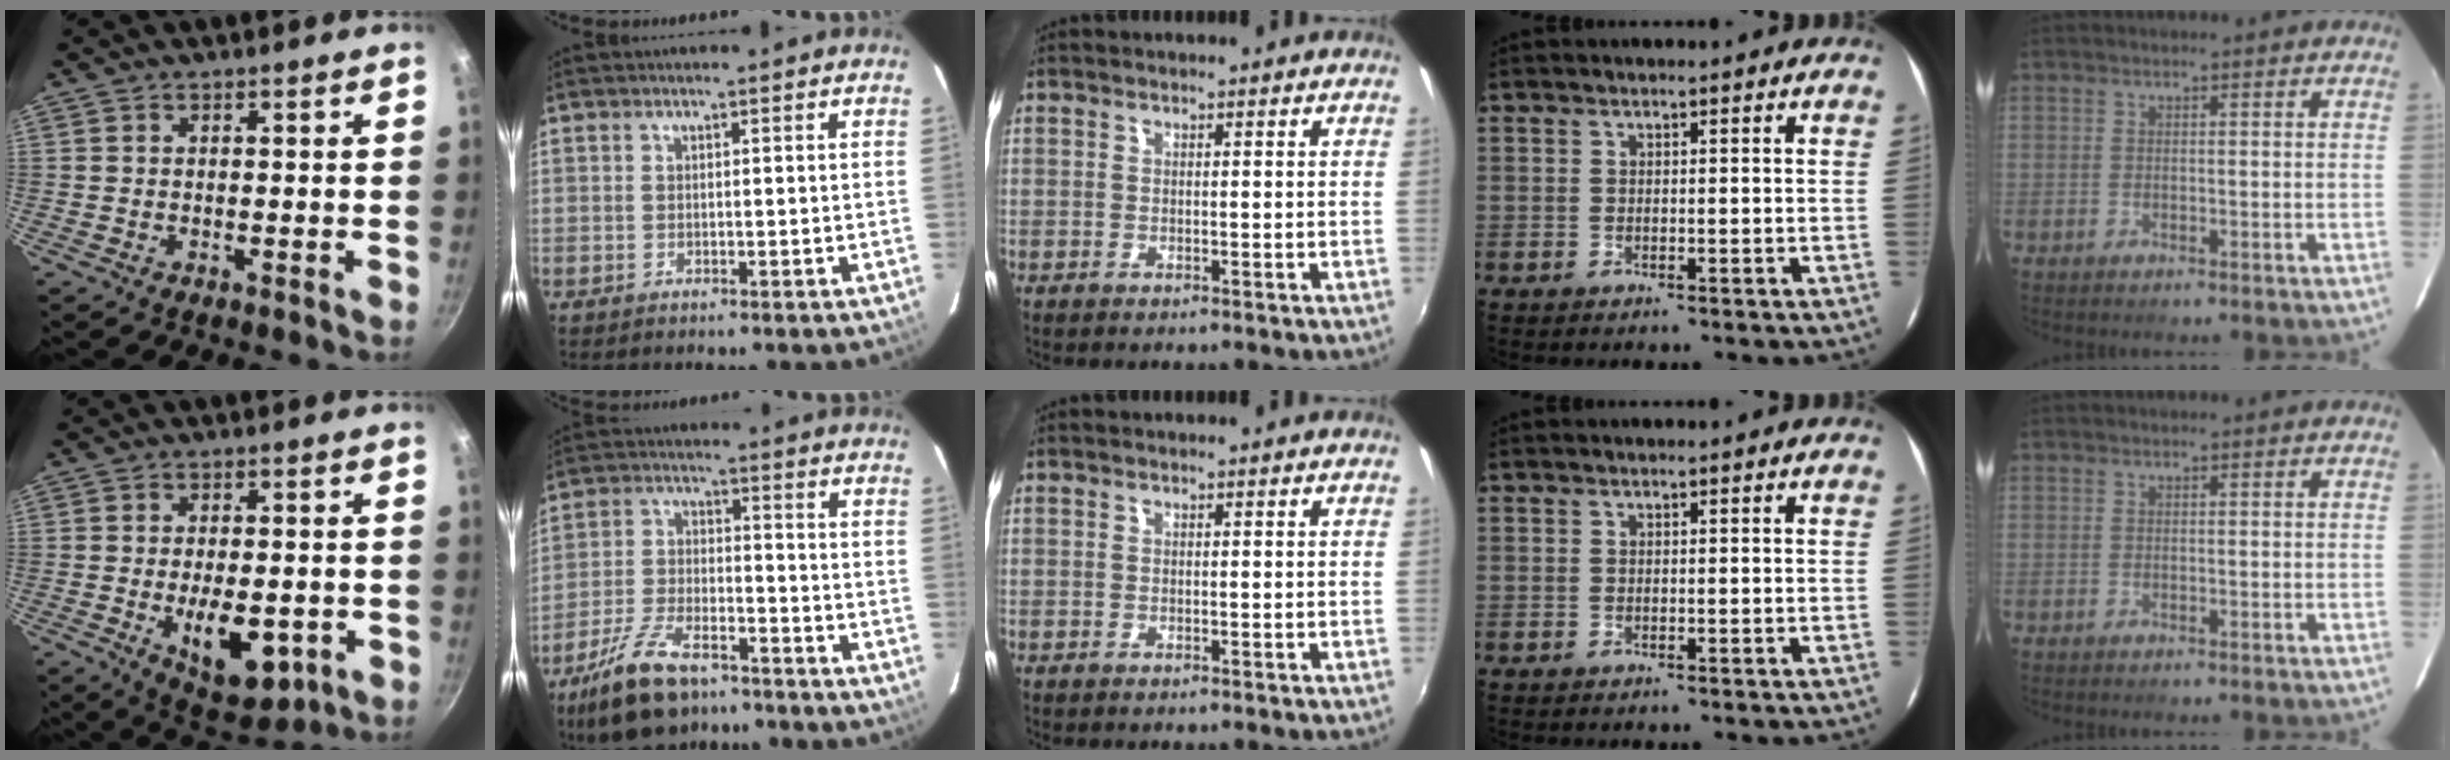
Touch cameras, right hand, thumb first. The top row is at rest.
{"thumb": {"total": 12.5, "force": [-3.2, 6.4, 10.3], "torque": [-0.121, -0.001, -0.032]}, "index": {"total": 14.8, "force": [-10.7, 6.3, 8.1], "torque": [-0.178, -0.015, -0.190]}}